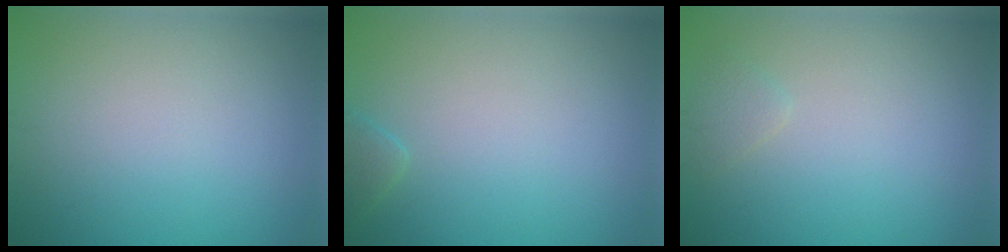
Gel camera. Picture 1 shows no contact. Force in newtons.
{"total": 1.1, "press": 1.1, "slide": 0.1}
{"total": 0.9, "press": 0.9, "slide": 0.1}